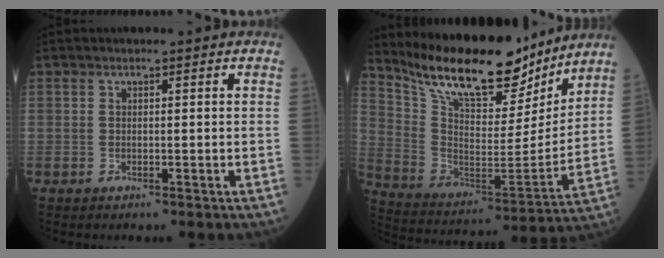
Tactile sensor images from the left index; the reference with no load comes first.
{"total": 20.7, "force": [17.7, 5.6, 9.2], "torque": [-0.161, -0.019, 0.297]}